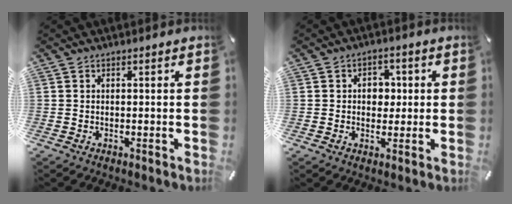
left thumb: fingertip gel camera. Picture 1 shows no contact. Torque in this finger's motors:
{"motor_torque": [0.53, 0.44, 0.30, -0.30, 0.10]}